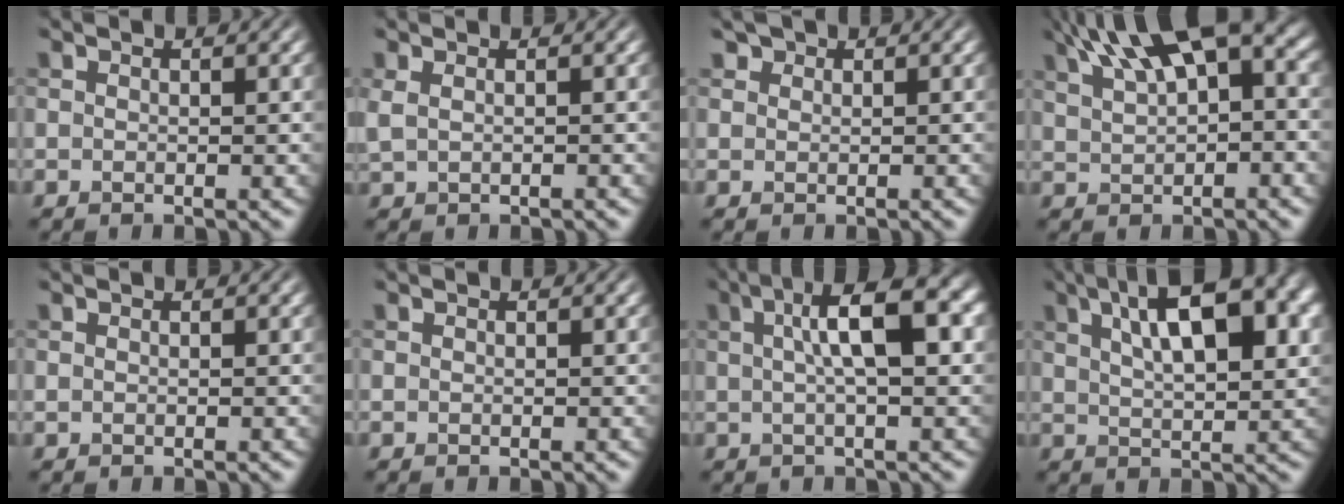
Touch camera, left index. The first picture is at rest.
{"total": 1.2, "force": [0.5, 0.5, 1.0], "torque": [-0.023, 0.002, 0.010]}
{"total": 1.8, "force": [1.2, 1.1, 0.6], "torque": [-0.012, 0.001, 0.014]}
{"total": 11.8, "force": [5.6, 4.8, 9.2], "torque": [-0.165, 0.025, 0.093]}
{"total": 0.0}
{"total": 0.0}
{"total": 7.5, "force": [1.9, 1.9, 7.0], "torque": [-0.106, 0.019, 0.023]}
{"total": 12.5, "force": [5.5, 4.7, 10.2], "torque": [-0.146, 0.017, 0.077]}